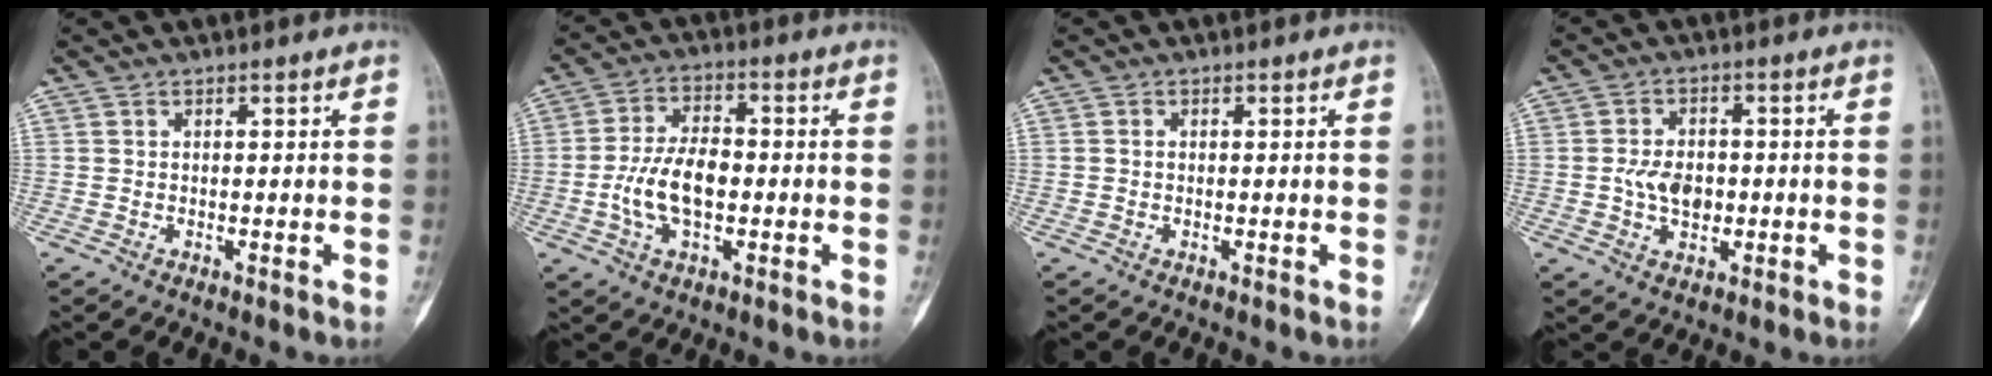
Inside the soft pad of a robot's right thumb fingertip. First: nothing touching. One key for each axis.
{"total": 10.5, "fx": -1.8, "fy": 5.8, "fz": 8.6, "tx": -0.157, "ty": 0.020, "tz": -0.036}
{"total": 0.6, "fx": -0.1, "fy": 0.5, "fz": 0.3, "tx": -0.001, "ty": 0.002, "tz": -0.004}
{"total": 8.0, "fx": -2.1, "fy": 5.7, "fz": 5.2, "tx": -0.063, "ty": 0.028, "tz": -0.044}